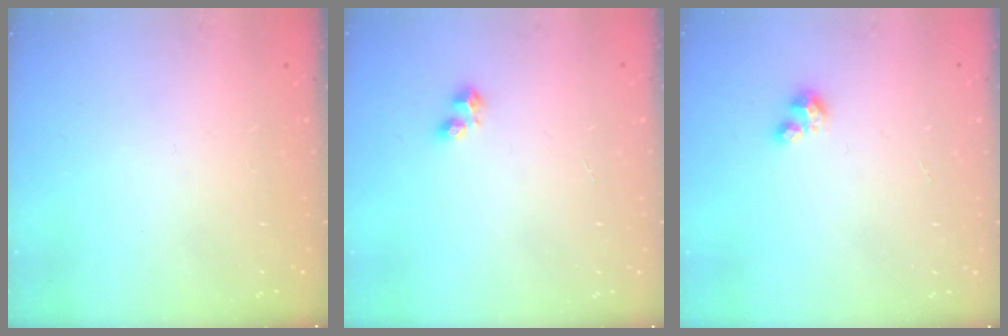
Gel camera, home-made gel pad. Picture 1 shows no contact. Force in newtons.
{"total": 3.1, "press": 3.1, "slide": 0.5}
{"total": 3.5, "press": 3.4, "slide": 0.3}